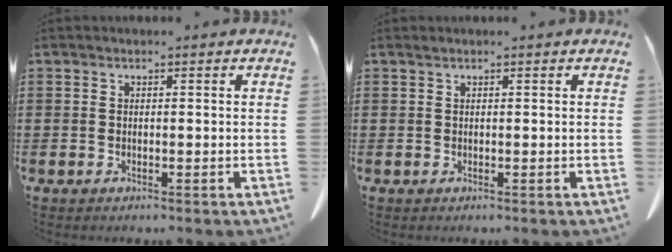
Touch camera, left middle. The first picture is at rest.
{"total": 0.0}